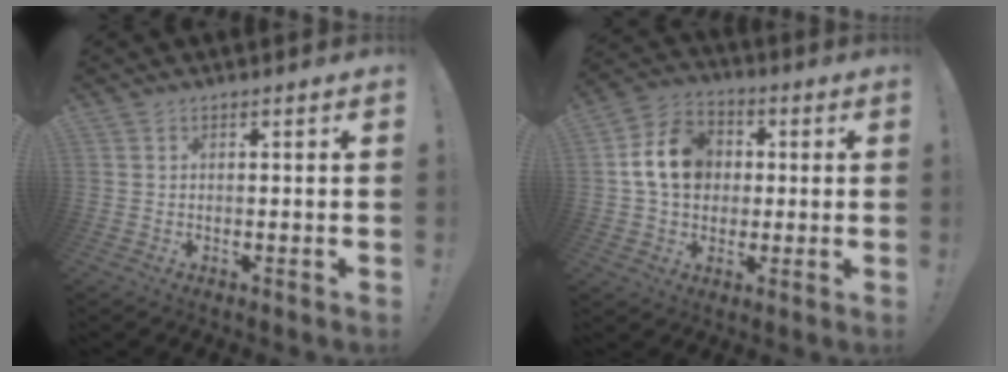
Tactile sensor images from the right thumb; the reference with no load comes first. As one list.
[{"total": 14.2, "force": [2.0, 11.5, 8.0], "torque": [-0.128, 0.011, 0.044]}]